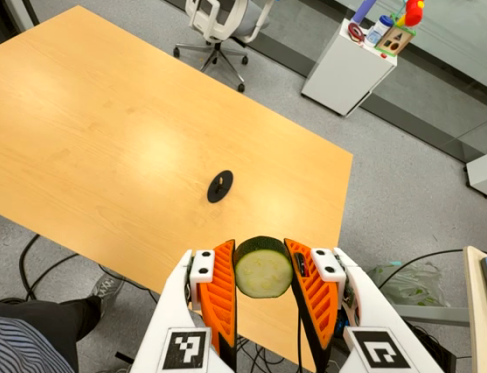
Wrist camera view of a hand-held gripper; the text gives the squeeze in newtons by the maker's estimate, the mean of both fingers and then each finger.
{"total": 12.3, "left": 11.7, "right": 12.9}